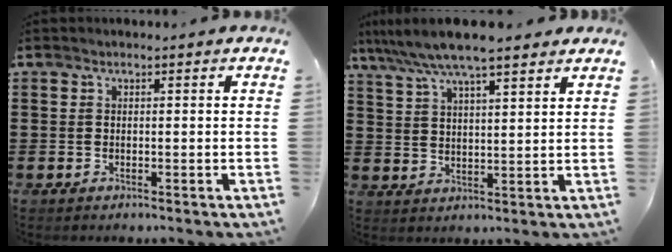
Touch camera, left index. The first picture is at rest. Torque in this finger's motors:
{"motor_torque": [1.57, -0.57, 1.05, 0.21]}